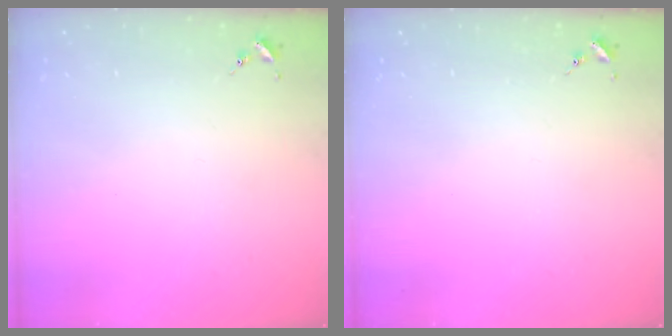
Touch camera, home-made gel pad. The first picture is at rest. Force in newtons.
{"total": 0.0}